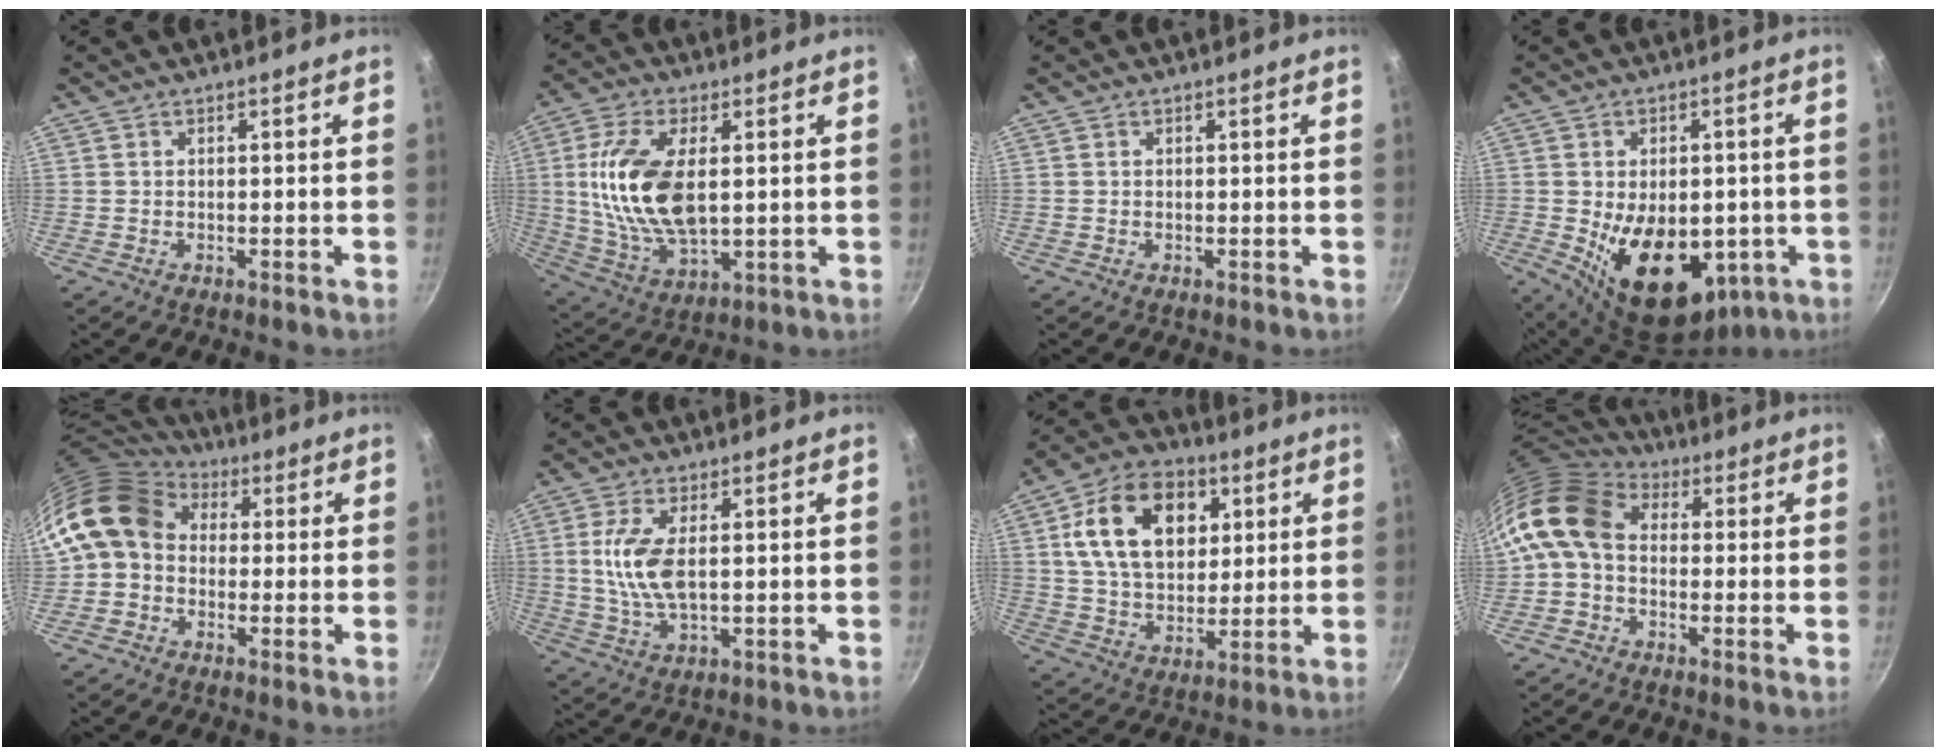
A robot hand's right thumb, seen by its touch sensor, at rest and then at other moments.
{"total": 16.5, "force": [2.2, 8.4, 14.0], "torque": [-0.269, -0.006, 0.047]}
{"total": 0.0}
{"total": 17.0, "force": [-3.2, 10.8, 12.7], "torque": [-0.165, -0.013, -0.024]}
{"total": 12.0, "force": [1.7, 9.9, 6.7], "torque": [-0.103, 0.023, 0.008]}
{"total": 8.7, "force": [1.1, 3.8, 7.7], "torque": [-0.159, -0.003, 0.022]}
{"total": 18.8, "force": [5.8, 12.8, 12.6], "torque": [-0.186, -0.001, 0.091]}
{"total": 11.6, "force": [0.1, 8.7, 7.6], "torque": [-0.135, 0.027, -0.021]}